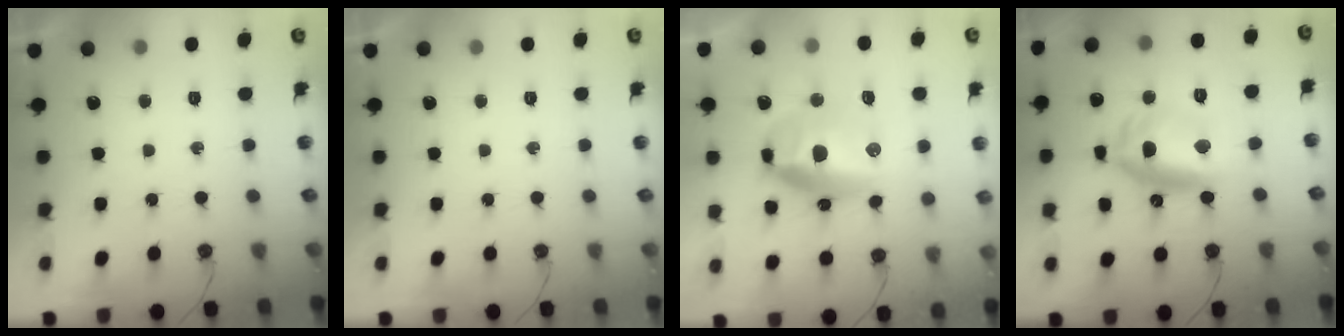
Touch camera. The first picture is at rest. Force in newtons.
{"total": 0.0}
{"total": 15.7, "press": 15.6, "slide": 2.1}
{"total": 12.0, "press": 11.8, "slide": 2.0}